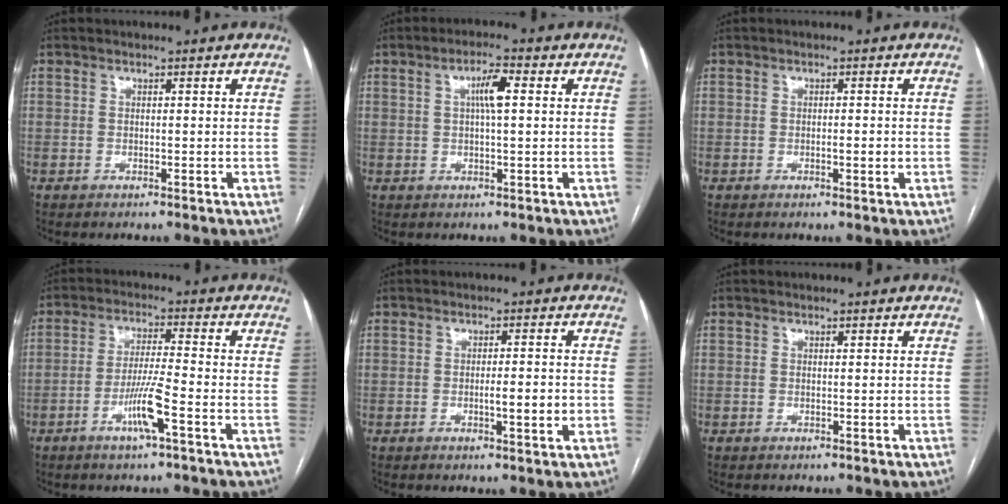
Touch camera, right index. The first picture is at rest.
{"total": 4.3, "force": [0.9, 0.6, 4.1], "torque": [-0.075, 0.009, 0.015]}
{"total": 1.5, "force": [-0.3, 0.3, 1.4], "torque": [-0.021, -0.001, -0.005]}
{"total": 6.6, "force": [-3.0, -0.3, 5.8], "torque": [-0.114, -0.006, -0.057]}
{"total": 3.8, "force": [-0.8, 0.4, 3.7], "torque": [-0.058, -0.003, -0.011]}
{"total": 0.0}